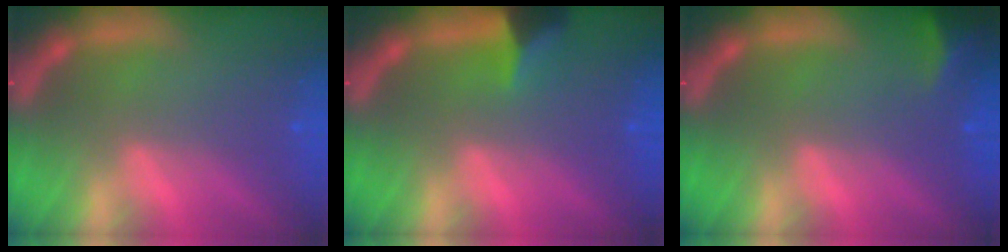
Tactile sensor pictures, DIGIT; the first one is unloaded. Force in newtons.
{"total": 2.9}
{"total": 2.9}